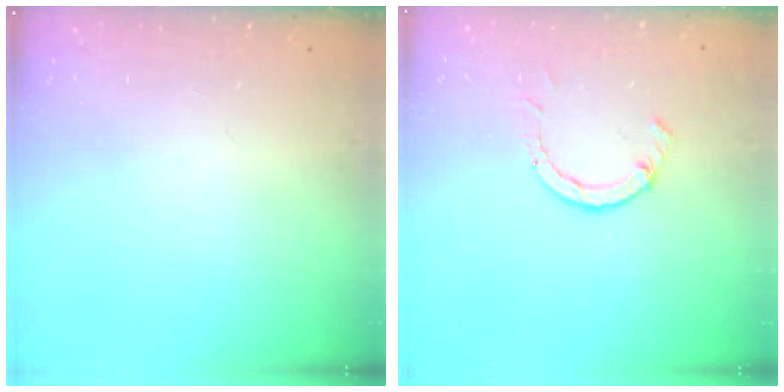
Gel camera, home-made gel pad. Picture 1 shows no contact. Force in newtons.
{"total": 2.3, "press": 2.3, "slide": 0.3}